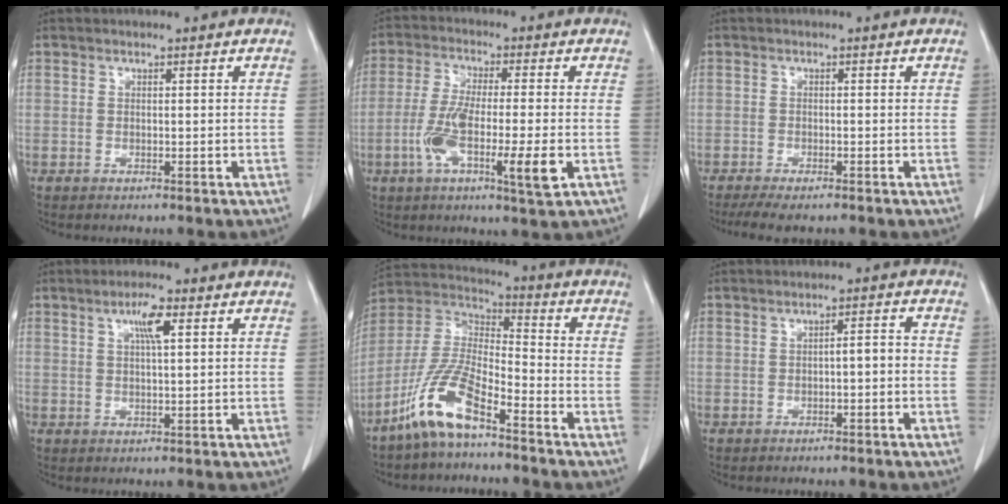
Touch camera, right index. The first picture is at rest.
{"total": 11.4, "force": [-3.2, 1.2, 10.9], "torque": [-0.197, -0.013, -0.057]}
{"total": 4.8, "force": [-3.9, 1.0, 2.7], "torque": [-0.042, -0.011, -0.061]}
{"total": 4.0, "force": [1.7, 0.5, 3.6], "torque": [-0.066, 0.001, 0.028]}
{"total": 11.8, "force": [-7.8, 2.5, 8.4], "torque": [-0.192, -0.002, -0.156]}
{"total": 2.0, "force": [-0.6, 0.7, 1.8], "torque": [-0.029, 0.007, -0.007]}